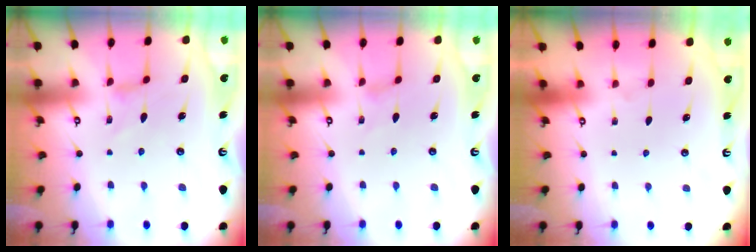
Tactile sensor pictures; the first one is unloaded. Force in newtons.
{"total": 0.0}
{"total": 0.0}